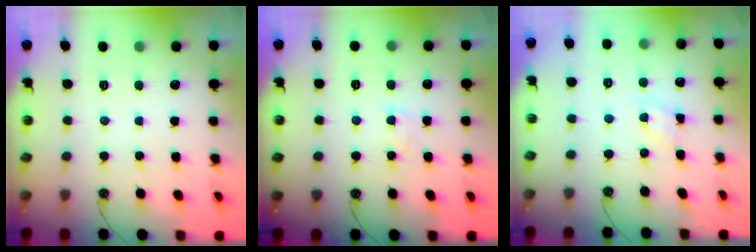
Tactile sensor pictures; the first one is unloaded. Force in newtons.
{"total": 1.7, "press": 1.6, "slide": 0.3}
{"total": 3.2, "press": 3.1, "slide": 0.5}